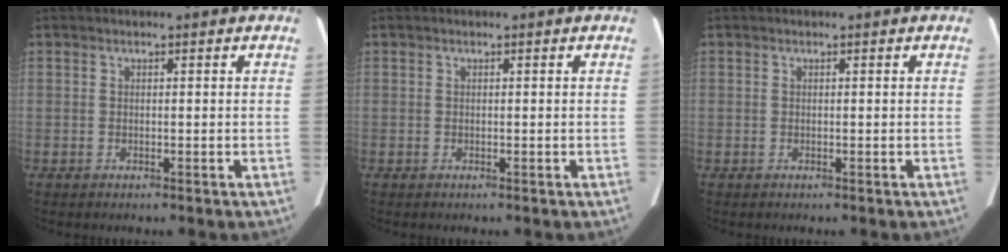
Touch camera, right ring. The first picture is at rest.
{"total": 0.0}
{"total": 0.0}